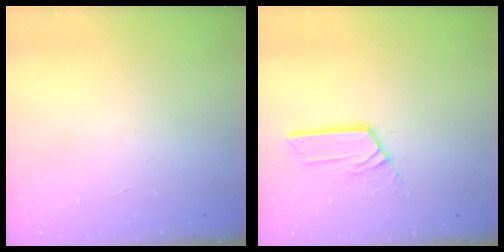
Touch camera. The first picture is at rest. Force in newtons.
{"total": 7.0, "press": 7.0, "slide": 0.5}